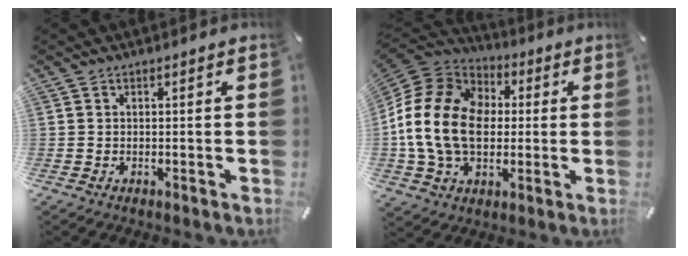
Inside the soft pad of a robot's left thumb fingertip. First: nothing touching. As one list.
[{"total": 18.9, "force": [-1.2, 14.8, 11.7], "torque": [-0.252, 0.021, -0.026]}]